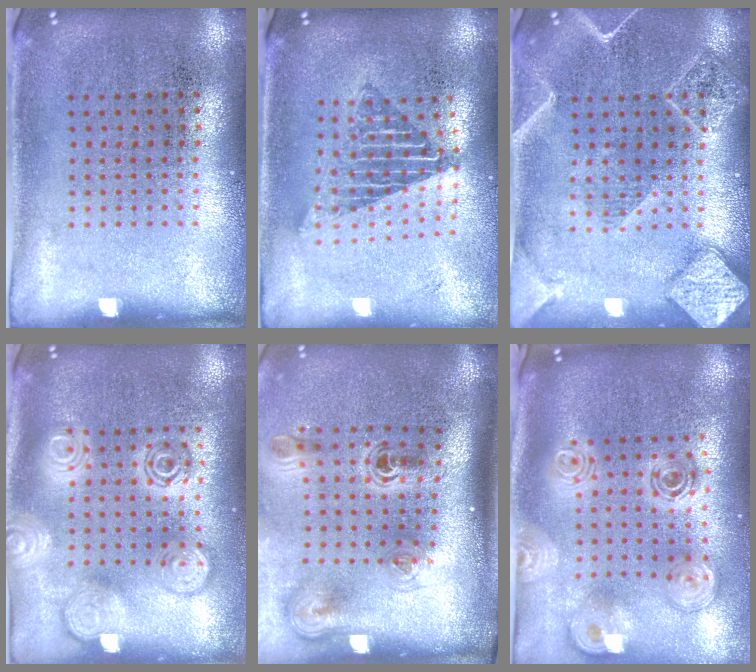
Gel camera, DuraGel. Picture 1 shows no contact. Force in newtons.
{"total": 1.7, "press": 1.4, "slide": 1.0}
{"total": 2.1, "press": 2.1, "slide": 0.3}
{"total": 2.8, "press": 2.8, "slide": 0.3}
{"total": 2.3, "press": 1.5, "slide": 1.8}
{"total": 2.7, "press": 1.9, "slide": 1.9}